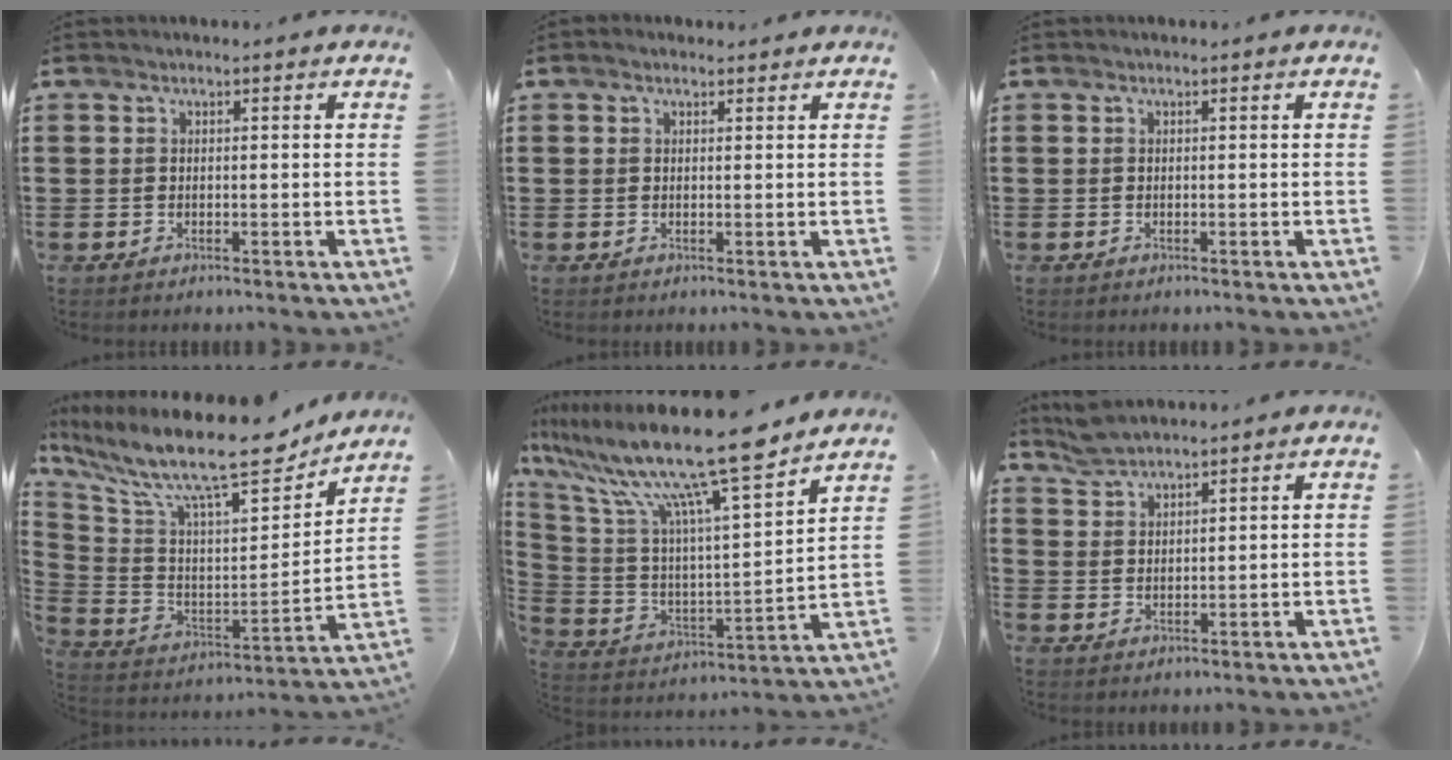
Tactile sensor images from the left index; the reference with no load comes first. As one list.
[{"total": 0.6, "force": [0.5, 0.4, 0.2], "torque": [-0.005, 0.004, 0.009]}, {"total": 0.0}, {"total": 14.1, "force": [11.3, 2.3, 8.2], "torque": [-0.182, -0.077, 0.186]}, {"total": 17.2, "force": [13.3, 1.4, 10.7], "torque": [-0.226, -0.085, 0.218]}, {"total": 3.6, "force": [3.5, 0.7, 0.8], "torque": [-0.025, -0.005, 0.067]}]